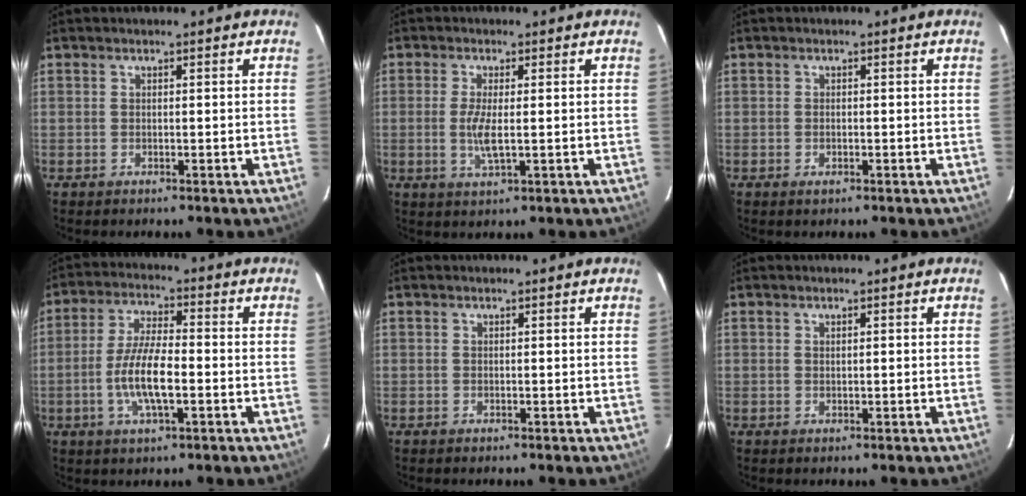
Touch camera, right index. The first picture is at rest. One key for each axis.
{"total": 4.5, "fx": -0.2, "fy": 0.7, "fz": 4.4, "tx": -0.091, "ty": -0.008, "tz": -0.007}
{"total": 0.6, "fx": -0.2, "fy": 0.4, "fz": 0.4, "tx": -0.007, "ty": -0.001, "tz": -0.003}
{"total": 9.3, "fx": -2.3, "fy": 2.6, "fz": 8.7, "tx": -0.173, "ty": 0.000, "tz": -0.046}
{"total": 0.0}
{"total": 0.5, "fx": 0.2, "fy": 0.3, "fz": 0.4, "tx": -0.008, "ty": 0.004, "tz": 0.004}